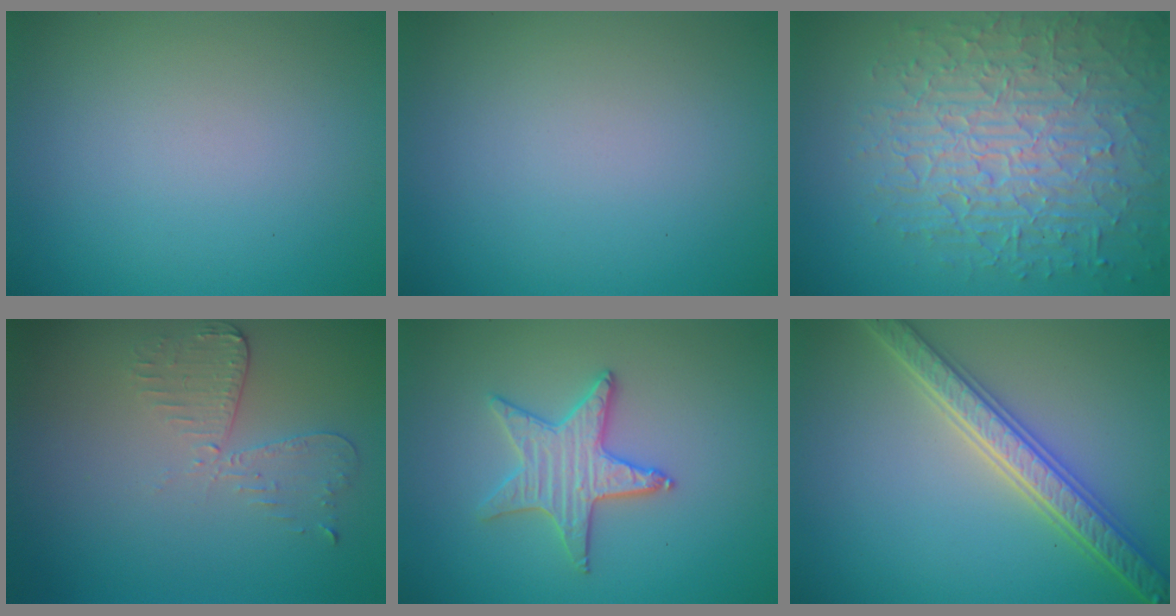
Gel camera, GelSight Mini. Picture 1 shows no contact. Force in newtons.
{"total": 0.0}
{"total": 8.9, "press": 6.2, "slide": 6.3}
{"total": 2.6, "press": 2.3, "slide": 1.3}
{"total": 3.3, "press": 3.3, "slide": 0.3}
{"total": 5.5, "press": 5.4, "slide": 1.1}